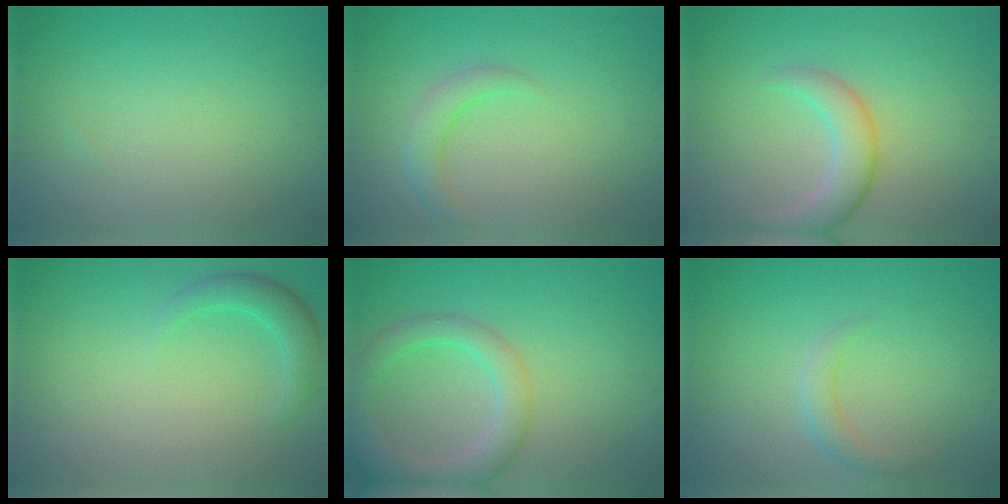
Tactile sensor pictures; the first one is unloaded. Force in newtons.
{"total": 2.2, "press": 2.2, "slide": 0.3}
{"total": 3.7, "press": 3.6, "slide": 0.3}
{"total": 2.4, "press": 2.4, "slide": 0.1}
{"total": 5.0, "press": 5.0, "slide": 0.3}
{"total": 1.6, "press": 1.6, "slide": 0.1}